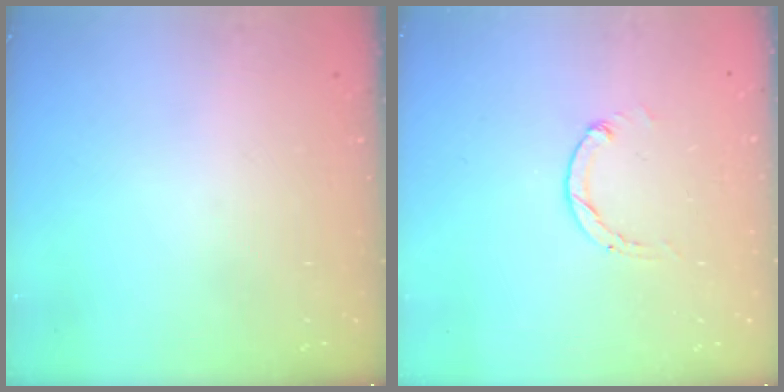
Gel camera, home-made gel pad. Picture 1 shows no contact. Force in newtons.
{"total": 1.2, "press": 1.2, "slide": 0.3}